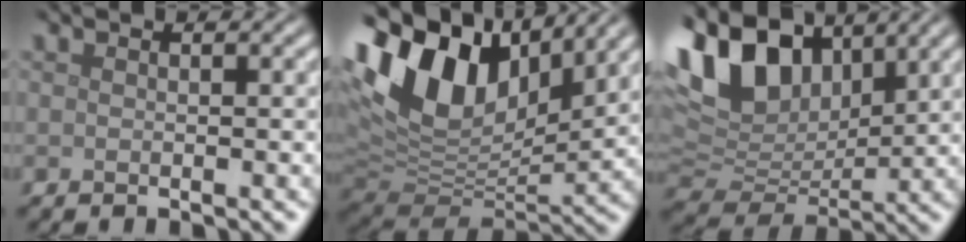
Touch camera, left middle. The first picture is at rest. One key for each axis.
{"total": 14.8, "fx": 6.6, "fy": 8.6, "fz": 10.0, "tx": -0.215, "ty": 0.029, "tz": 0.121}
{"total": 12.4, "fx": 5.9, "fy": 7.5, "fz": 7.9, "tx": -0.172, "ty": 0.023, "tz": 0.105}